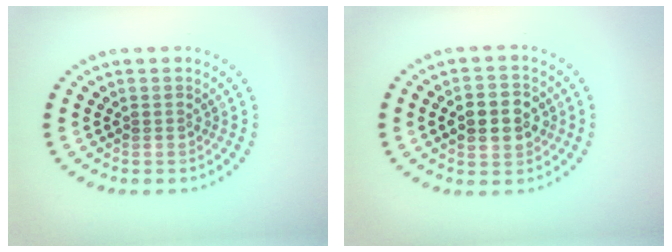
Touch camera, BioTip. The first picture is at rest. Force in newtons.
{"total": 4.5, "press": 4.5, "slide": 0.1}